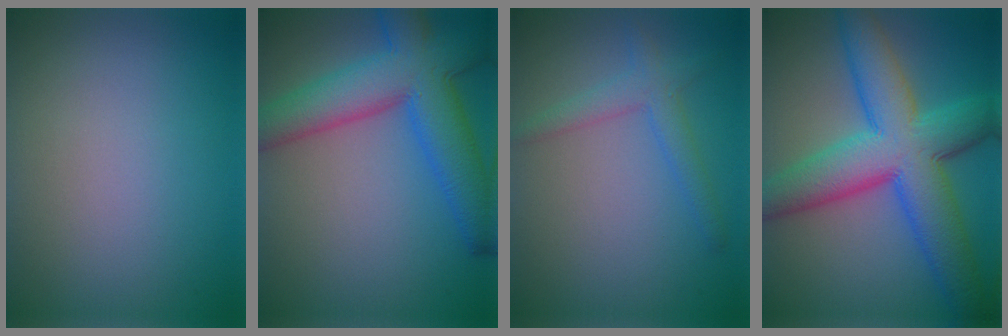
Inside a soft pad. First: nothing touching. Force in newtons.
{"total": 9.4, "press": 9.4, "slide": 0.4}
{"total": 2.5, "press": 2.5, "slide": 0.1}
{"total": 10.9, "press": 10.9, "slide": 0.2}